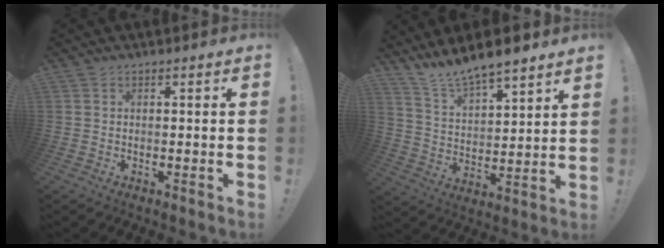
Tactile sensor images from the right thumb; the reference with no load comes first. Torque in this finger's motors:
{"motor_torque": [0.36, 1.74, 1.01, 1.00, 0.14]}